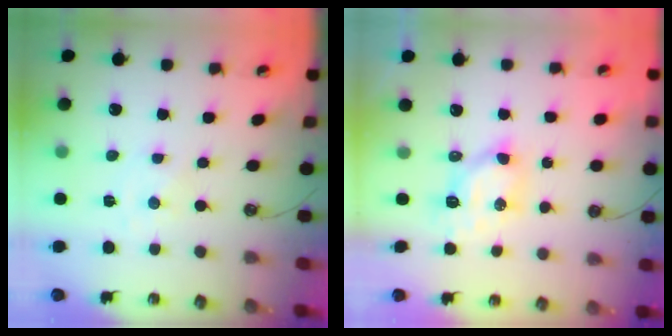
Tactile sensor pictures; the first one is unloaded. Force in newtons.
{"total": 6.4, "press": 6.4, "slide": 0.2}